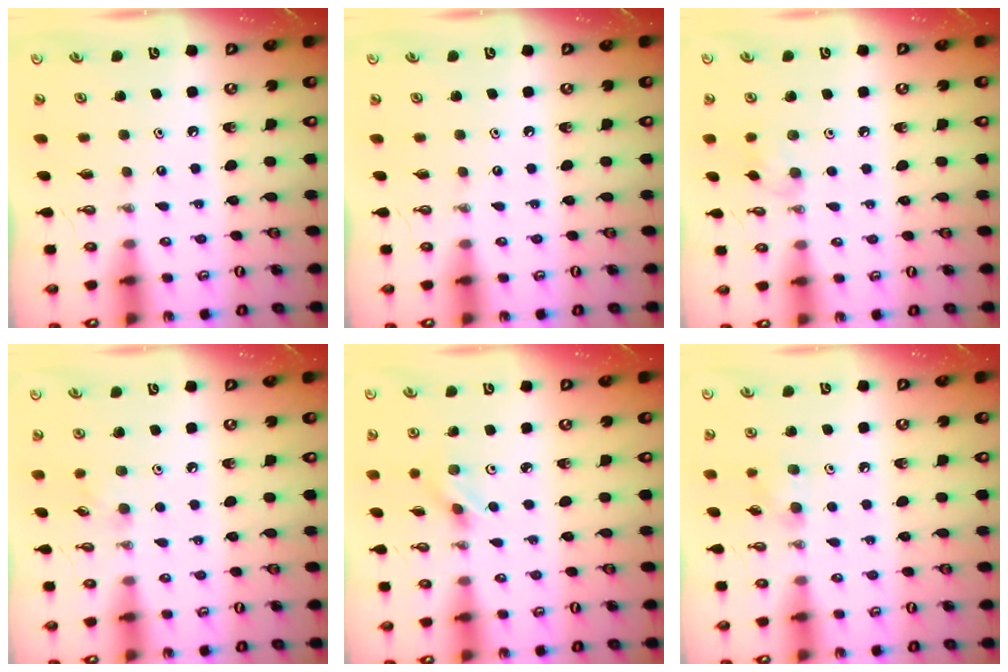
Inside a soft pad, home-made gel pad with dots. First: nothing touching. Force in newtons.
{"total": 0.0}
{"total": 6.6, "press": 6.6, "slide": 0.9}
{"total": 5.7, "press": 5.6, "slide": 1.5}
{"total": 2.0, "press": 1.9, "slide": 0.6}
{"total": 7.1, "press": 6.9, "slide": 1.7}